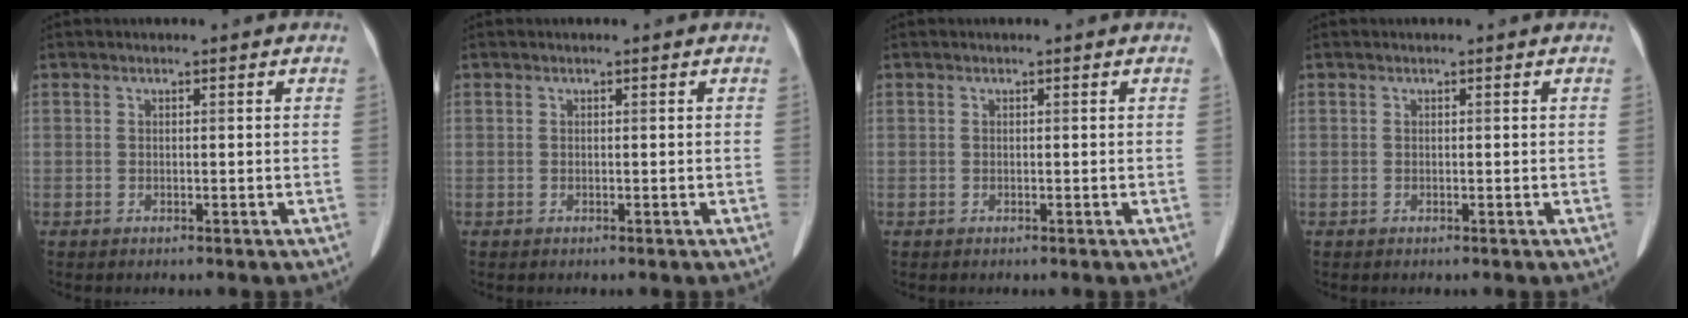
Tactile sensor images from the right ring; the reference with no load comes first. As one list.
[{"total": 0.0}, {"total": 0.0}, {"total": 0.0}]